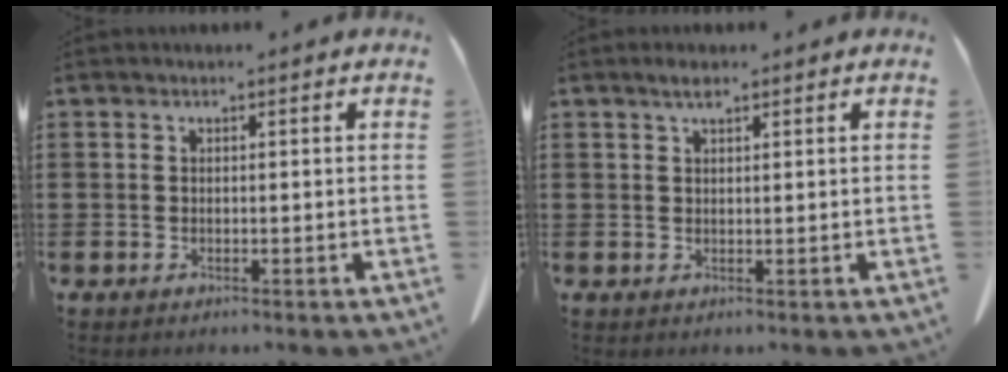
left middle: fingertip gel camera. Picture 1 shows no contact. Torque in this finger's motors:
{"motor_torque": [0.25, 0.43, -0.05, 0.01]}